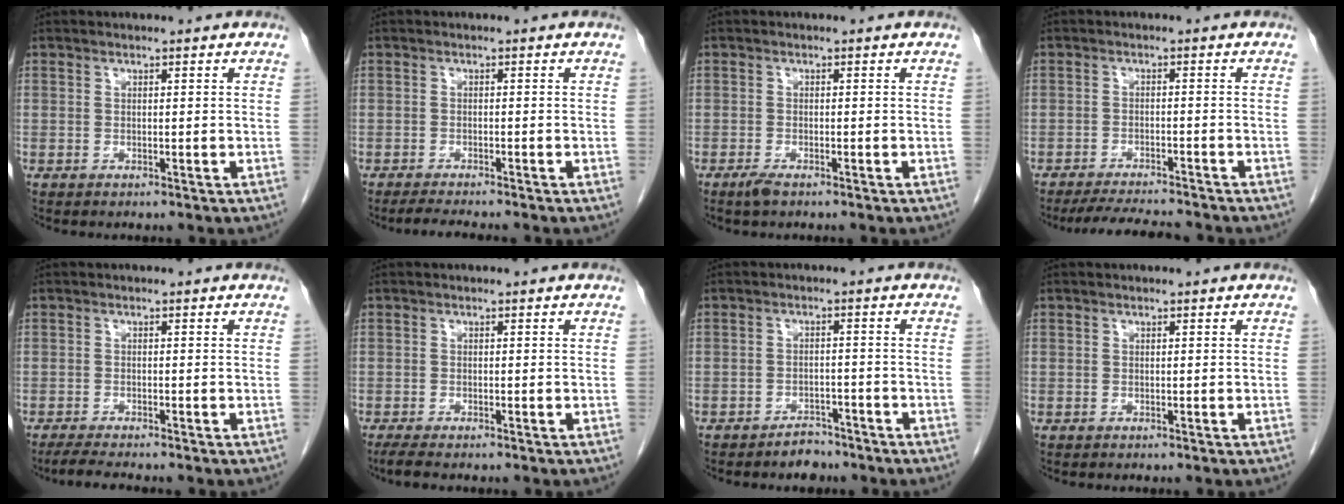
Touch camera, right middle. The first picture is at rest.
{"total": 3.8, "force": [-3.3, -0.1, 1.7], "torque": [-0.028, -0.011, -0.051]}
{"total": 1.6, "force": [-1.2, 0.3, 1.0], "torque": [-0.027, -0.004, -0.022]}
{"total": 8.2, "force": [-7.7, 0.7, 2.8], "torque": [-0.045, -0.010, -0.116]}
{"total": 4.0, "force": [-3.4, 0.2, 2.0], "torque": [-0.037, -0.011, -0.053]}
{"total": 2.6, "force": [-2.0, 0.4, 1.5], "torque": [-0.032, -0.009, -0.031]}
{"total": 3.3, "force": [-2.8, 1.5, 0.8], "torque": [-0.016, 0.005, -0.039]}
{"total": 0.0}